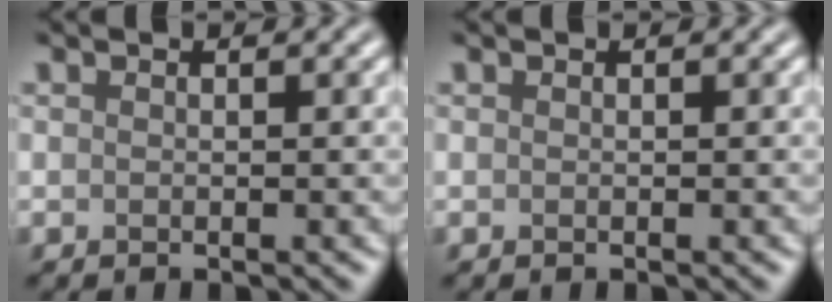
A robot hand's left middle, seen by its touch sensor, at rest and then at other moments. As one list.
[{"total": 0.0}]